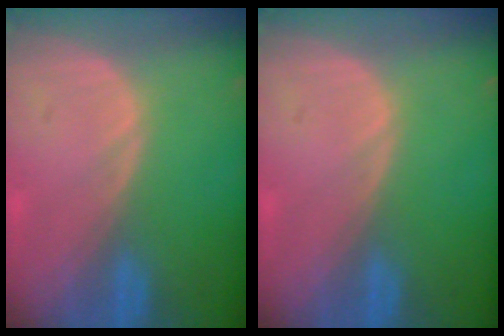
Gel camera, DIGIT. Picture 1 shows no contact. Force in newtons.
{"total": 0.0}